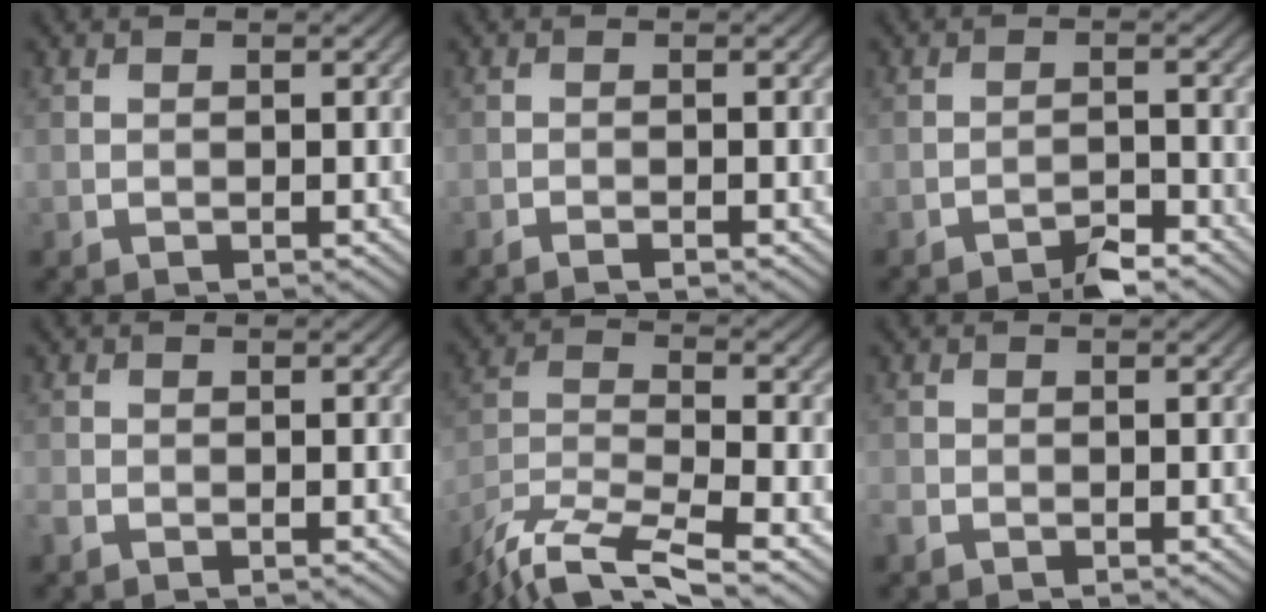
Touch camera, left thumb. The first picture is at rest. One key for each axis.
{"total": 1.1, "fx": -0.8, "fy": 0.1, "fz": 0.6, "tx": -0.009, "ty": 0.001, "tz": -0.018}
{"total": 3.1, "fx": -2.6, "fy": 0.6, "fz": 1.6, "tx": -0.023, "ty": 0.007, "tz": -0.046}
{"total": 1.2, "fx": -0.9, "fy": 0.6, "fz": 0.4, "tx": -0.012, "ty": -0.002, "tz": -0.022}
{"total": 11.8, "fx": -9.8, "fy": 2.6, "fz": 6.1, "tx": -0.134, "ty": -0.011, "tz": -0.184}
{"total": 1.2, "fx": -0.9, "fy": 0.7, "fz": 0.4, "tx": -0.012, "ty": -0.002, "tz": -0.022}